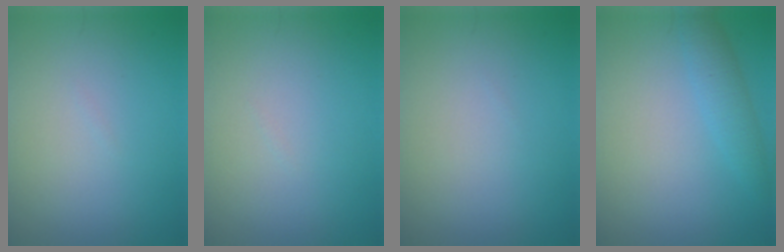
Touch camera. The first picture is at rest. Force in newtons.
{"total": 0.0}
{"total": 0.0}
{"total": 2.2, "press": 2.2, "slide": 0.2}